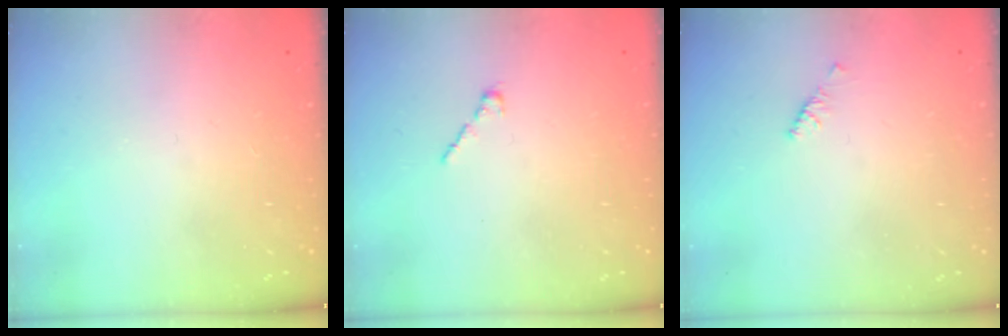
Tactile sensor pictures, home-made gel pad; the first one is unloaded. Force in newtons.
{"total": 1.7, "press": 1.7, "slide": 0.5}
{"total": 2.1, "press": 2.0, "slide": 0.6}